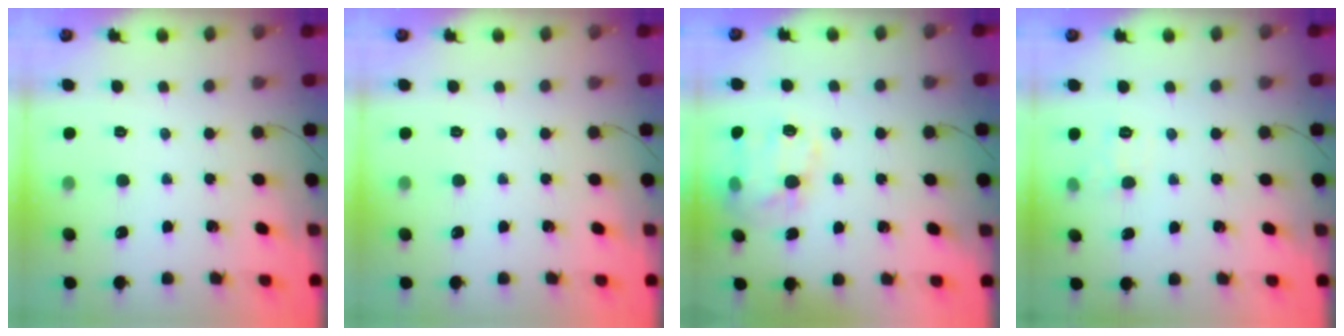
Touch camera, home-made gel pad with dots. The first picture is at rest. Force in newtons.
{"total": 0.0}
{"total": 12.9, "press": 12.8, "slide": 1.4}
{"total": 5.2, "press": 4.9, "slide": 1.6}